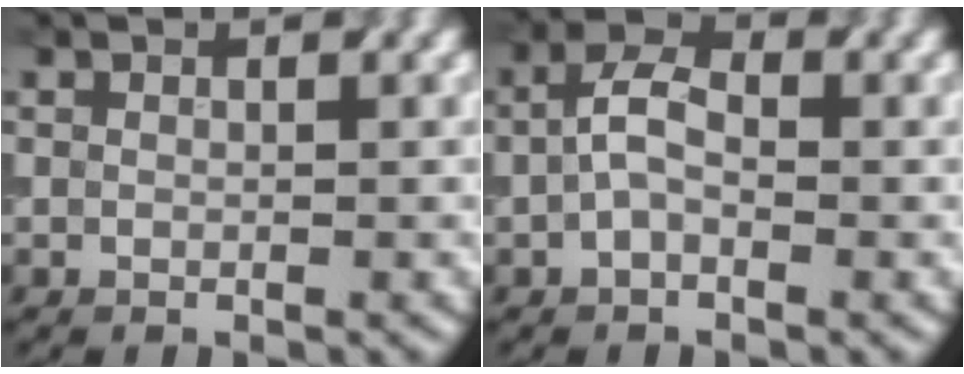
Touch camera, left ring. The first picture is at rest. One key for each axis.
{"total": 3.1, "fx": -0.8, "fy": 1.6, "fz": 2.6, "tx": -0.057, "ty": 0.016, "tz": -0.016}